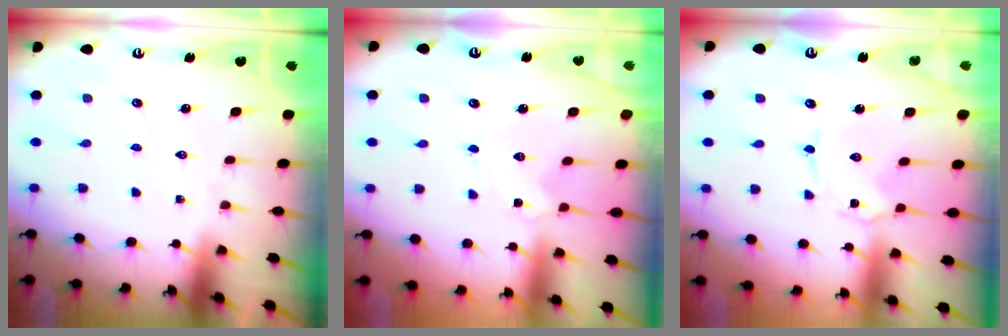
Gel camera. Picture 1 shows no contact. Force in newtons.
{"total": 1.5, "press": 1.4, "slide": 0.2}
{"total": 0.7, "press": 0.7, "slide": 0.1}